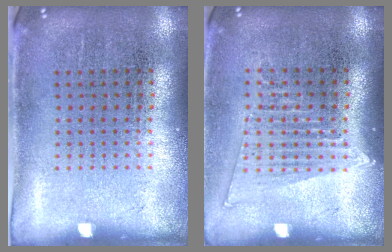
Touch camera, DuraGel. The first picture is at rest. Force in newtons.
{"total": 1.4, "press": 1.2, "slide": 0.7}